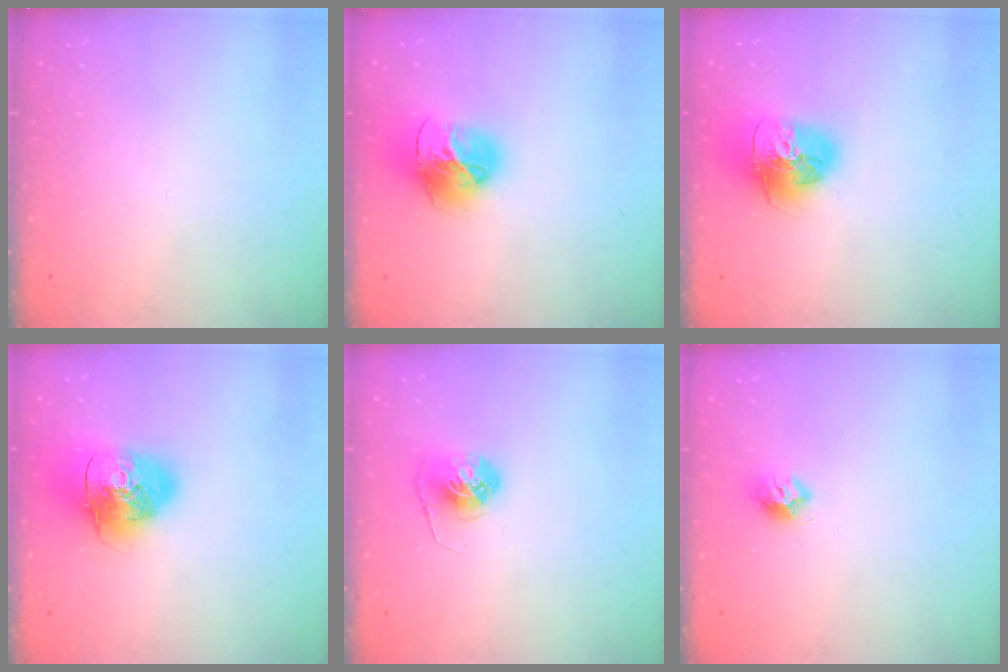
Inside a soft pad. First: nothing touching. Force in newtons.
{"total": 16.7, "press": 16.6, "slide": 1.8}
{"total": 15.3, "press": 15.3, "slide": 1.5}
{"total": 15.6, "press": 15.4, "slide": 2.2}
{"total": 6.0, "press": 6.0, "slide": 0.3}
{"total": 8.2, "press": 8.2, "slide": 0.7}